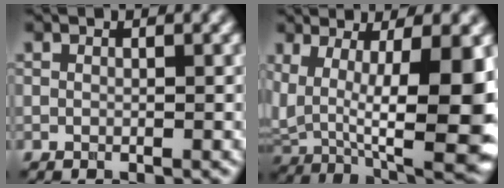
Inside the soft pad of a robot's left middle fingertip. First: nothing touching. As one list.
[{"total": 15.0, "force": [1.0, 5.8, 13.8], "torque": [-0.210, -0.011, 0.042]}]